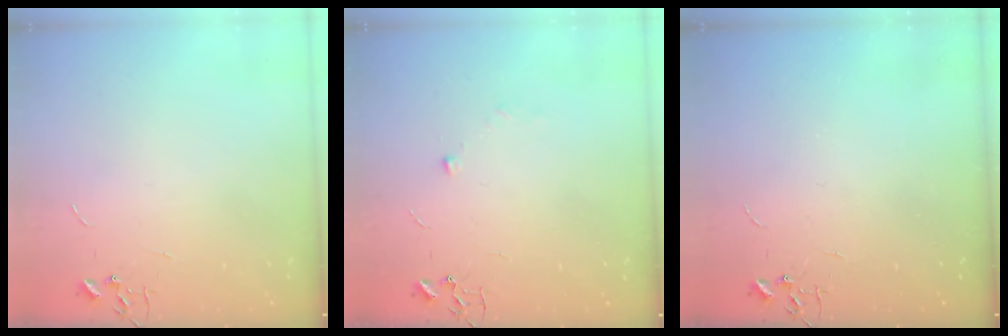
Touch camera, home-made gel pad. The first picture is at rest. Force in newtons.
{"total": 4.3, "press": 4.2, "slide": 1.2}
{"total": 0.0}